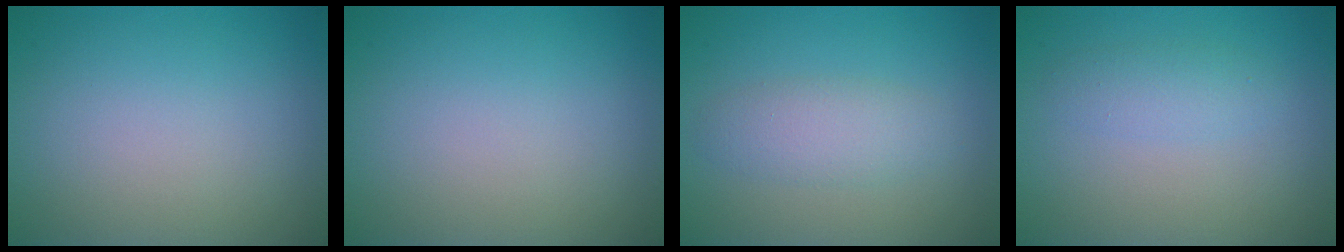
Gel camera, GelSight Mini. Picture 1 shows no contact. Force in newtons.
{"total": 0.0}
{"total": 2.7, "press": 2.7, "slide": 0.1}
{"total": 1.6, "press": 1.6, "slide": 0.0}